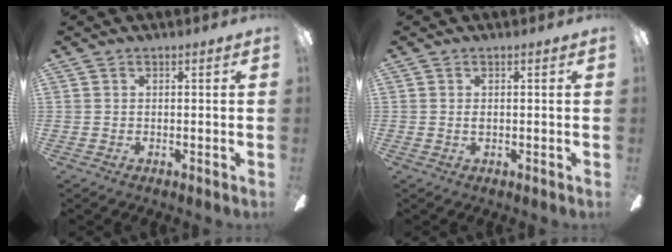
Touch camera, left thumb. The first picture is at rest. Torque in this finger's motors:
{"motor_torque": [0.05, 0.03, -0.12, 0.07, 0.00]}